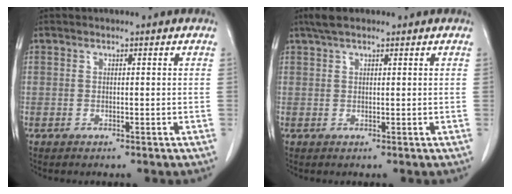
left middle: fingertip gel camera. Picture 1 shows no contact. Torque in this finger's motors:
{"motor_torque": [0.50, -0.43, -0.02, 0.00]}